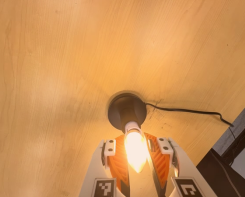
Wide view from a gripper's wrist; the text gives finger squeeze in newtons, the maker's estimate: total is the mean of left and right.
{"total": 11.4, "left": 9.8, "right": 13.0}